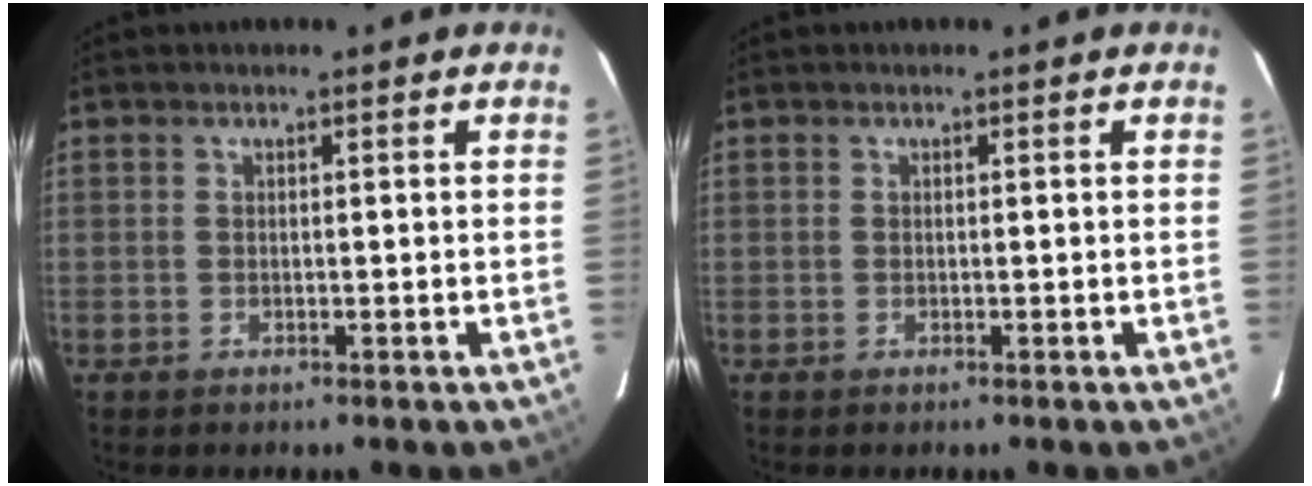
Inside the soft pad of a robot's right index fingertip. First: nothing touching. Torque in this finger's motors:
{"motor_torque": [0.00, 0.00, 0.02, 0.00]}